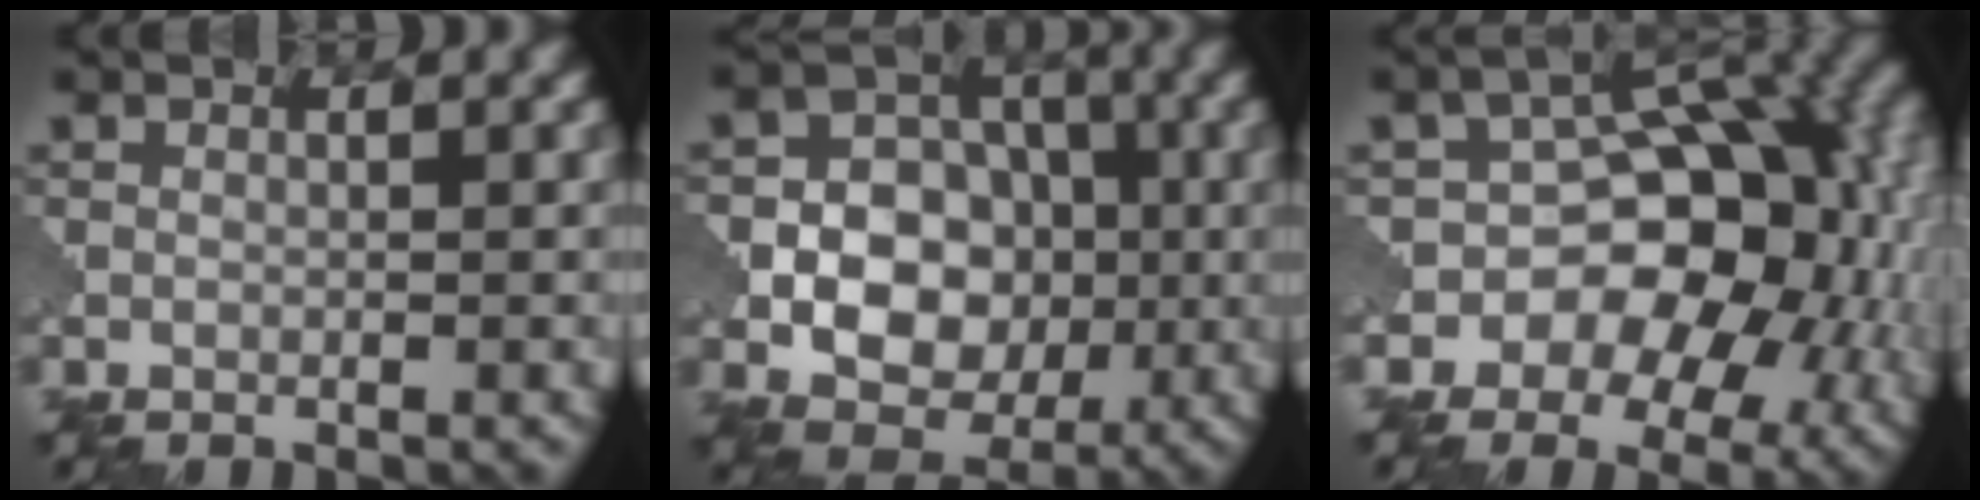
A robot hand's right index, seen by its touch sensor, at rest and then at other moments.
{"total": 8.9, "force": [-1.4, 7.4, 4.7], "torque": [-0.056, 0.007, -0.043]}
{"total": 13.6, "force": [-2.4, 9.5, 9.4], "torque": [-0.097, 0.002, -0.034]}